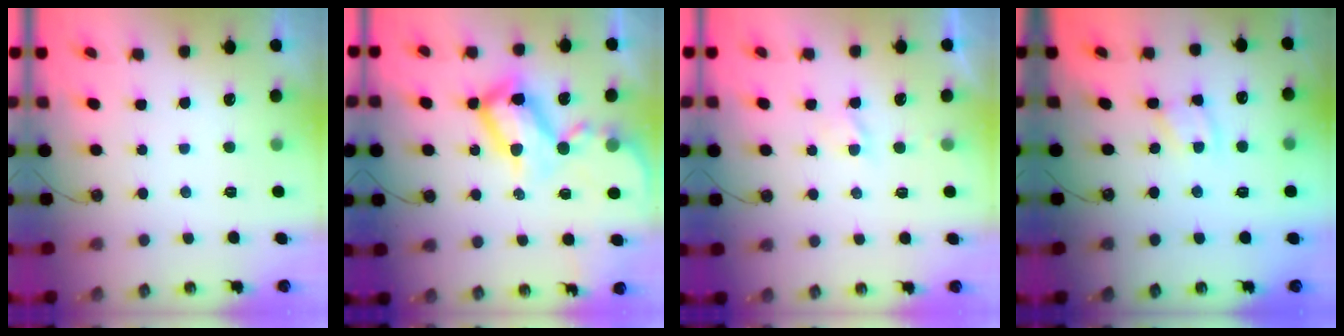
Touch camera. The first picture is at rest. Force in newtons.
{"total": 19.9, "press": 19.8, "slide": 2.3}
{"total": 1.9, "press": 1.9, "slide": 0.4}
{"total": 2.4, "press": 2.4, "slide": 0.2}